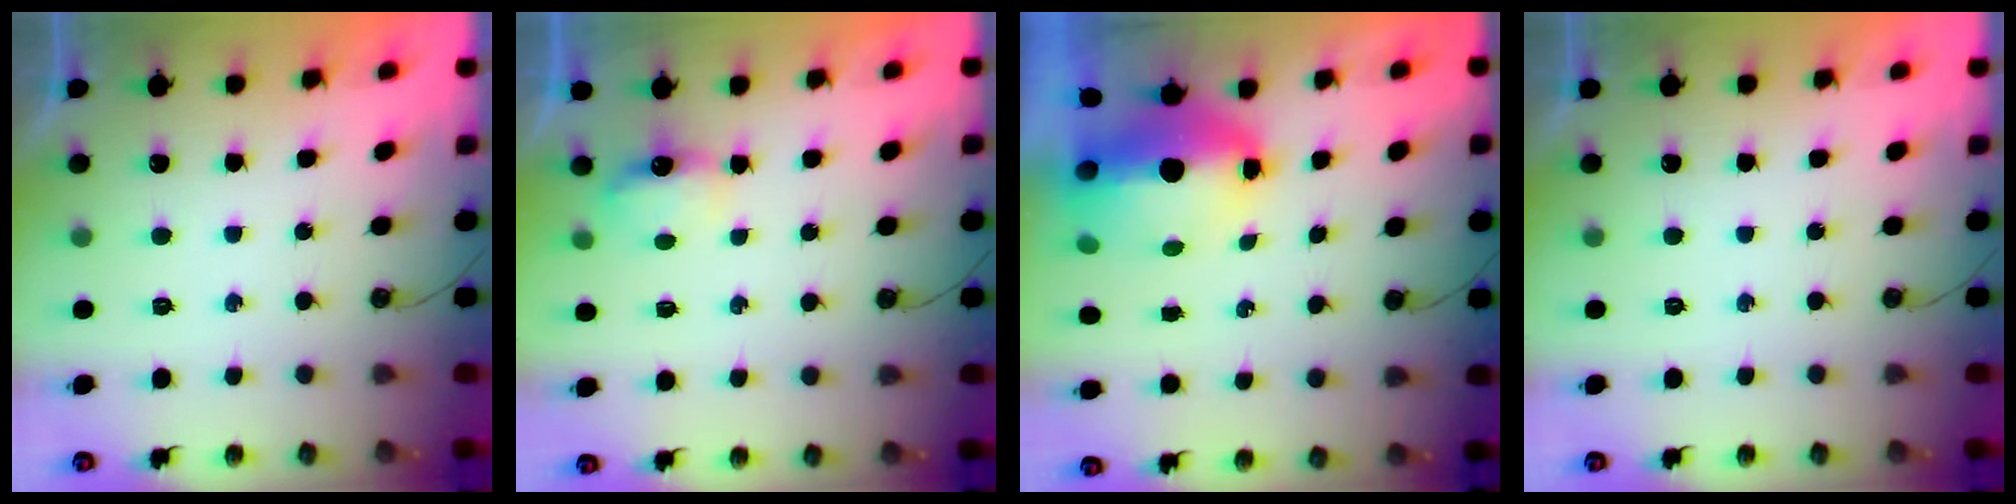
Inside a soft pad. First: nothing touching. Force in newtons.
{"total": 5.2, "press": 5.1, "slide": 0.7}
{"total": 7.9, "press": 7.8, "slide": 1.4}
{"total": 0.0}